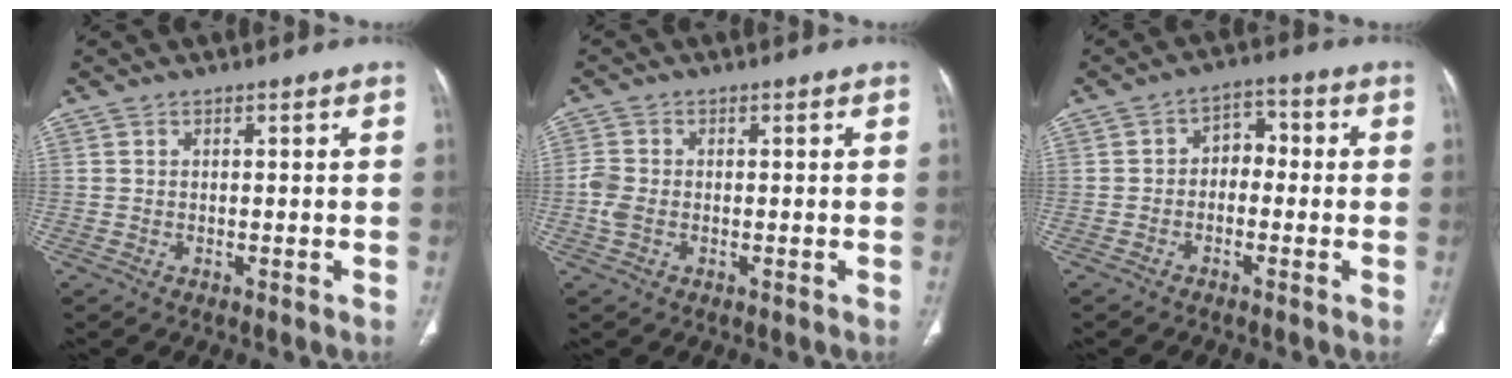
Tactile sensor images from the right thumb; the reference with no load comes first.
{"total": 3.4, "force": [-0.7, 2.4, 2.3], "torque": [-0.065, 0.006, -0.017]}
{"total": 5.0, "force": [-0.7, 3.7, 3.2], "torque": [-0.027, 0.028, -0.025]}